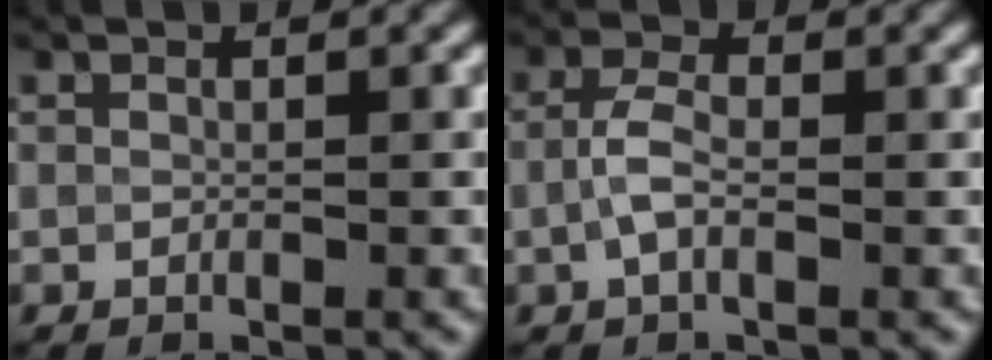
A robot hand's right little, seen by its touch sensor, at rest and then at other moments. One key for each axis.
{"total": 2.2, "fx": -0.1, "fy": 1.0, "fz": 2.0, "tx": -0.041, "ty": 0.007, "tz": -0.009}